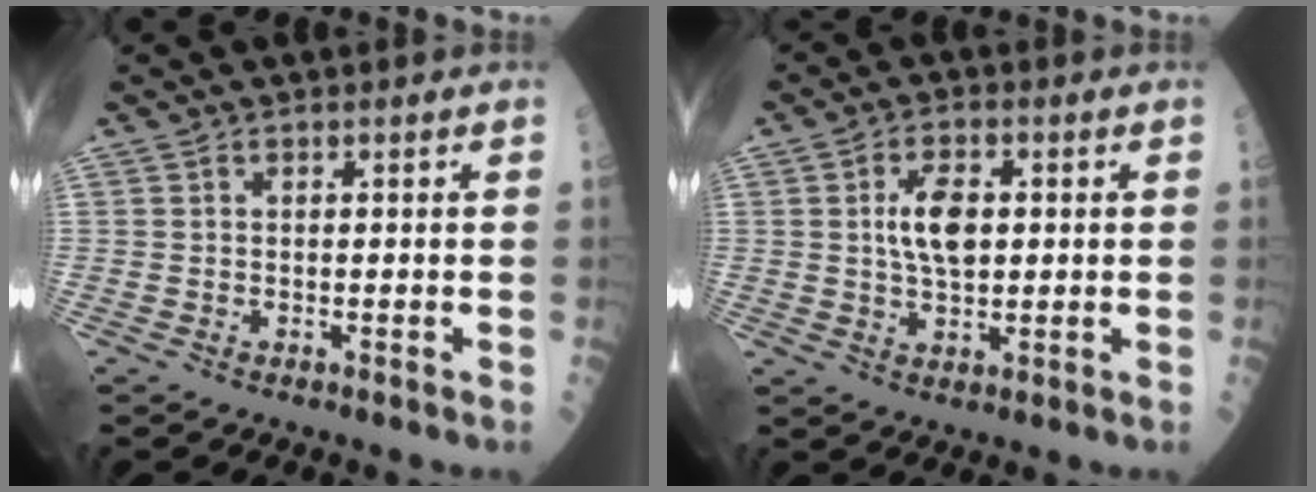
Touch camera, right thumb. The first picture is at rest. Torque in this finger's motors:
{"motor_torque": [1.06, 1.00, 0.71, 0.20, 0.05]}